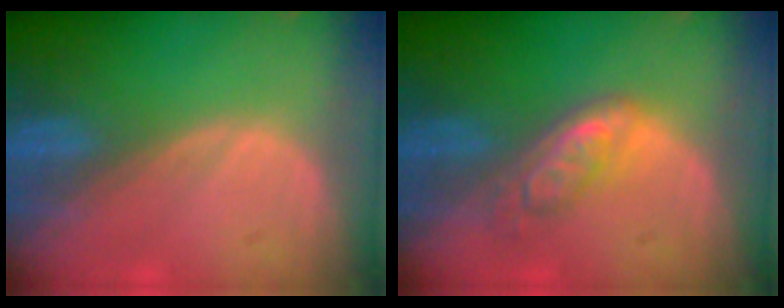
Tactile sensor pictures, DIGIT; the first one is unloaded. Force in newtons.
{"total": 5.3, "press": 4.6, "slide": 2.7}